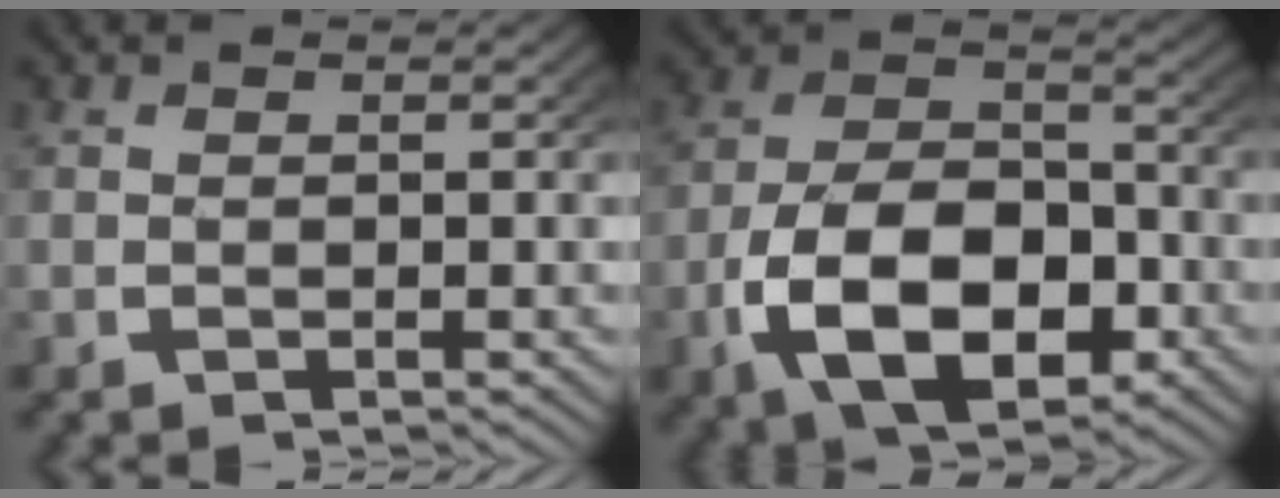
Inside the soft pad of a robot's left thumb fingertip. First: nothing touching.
{"total": 12.8, "force": [-2.9, 8.4, 9.2], "torque": [-0.198, -0.055, -0.025]}